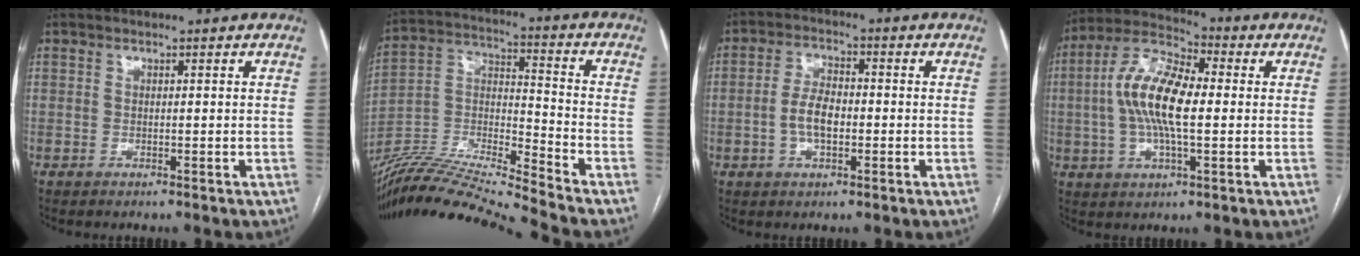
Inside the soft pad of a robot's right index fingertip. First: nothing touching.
{"total": 19.2, "force": [-17.7, -1.8, 7.3], "torque": [-0.148, 0.001, -0.323]}
{"total": 5.4, "force": [-1.0, 2.6, 4.6], "torque": [-0.100, 0.011, -0.017]}
{"total": 12.8, "force": [0.3, 4.3, 12.0], "torque": [-0.254, 0.021, 0.000]}